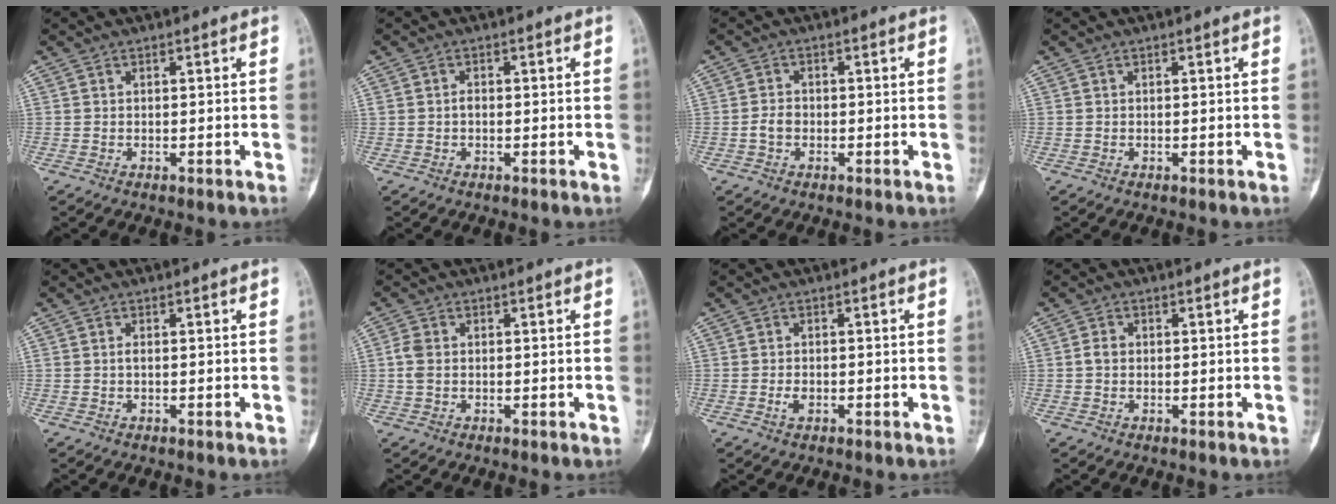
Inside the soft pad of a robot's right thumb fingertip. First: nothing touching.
{"total": 1.1, "force": [-0.2, 0.7, 0.7], "torque": [-0.010, 0.003, -0.005]}
{"total": 2.4, "force": [-0.7, 1.8, 1.4], "torque": [-0.023, 0.009, -0.016]}
{"total": 0.0}
{"total": 0.6, "force": [-0.1, 0.2, 0.5], "torque": [-0.012, 0.000, -0.003]}
{"total": 2.7, "force": [0.0, 1.9, 1.9], "torque": [-0.050, 0.004, -0.004]}
{"total": 1.7, "force": [-0.7, 1.0, 1.2], "torque": [-0.023, 0.004, -0.014]}
{"total": 1.7, "force": [-0.1, 1.4, 1.0], "torque": [-0.018, 0.005, -0.003]}